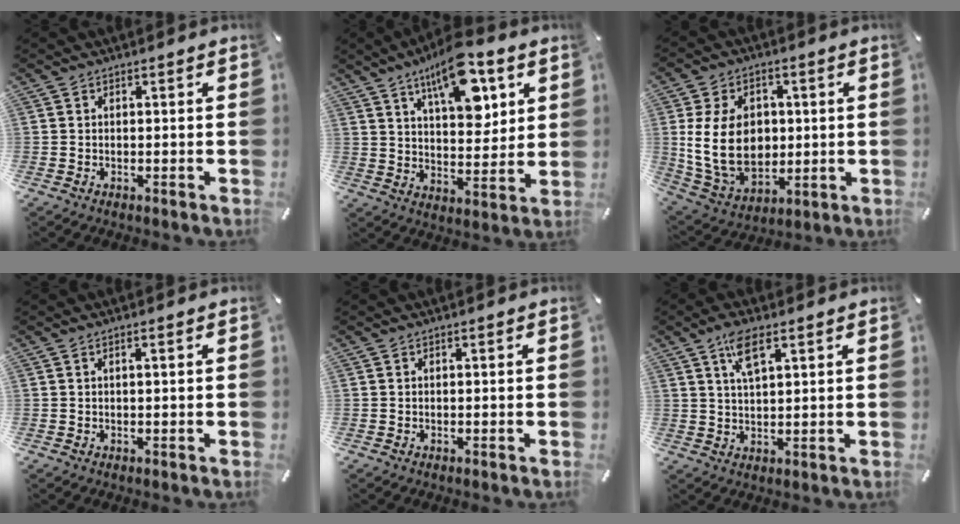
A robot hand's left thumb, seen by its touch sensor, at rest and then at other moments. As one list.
[{"total": 14.8, "force": [8.6, 6.9, 10.0], "torque": [-0.146, -0.039, 0.145]}, {"total": 15.8, "force": [1.0, 11.6, 10.6], "torque": [-0.226, 0.002, 0.018]}, {"total": 0.9, "force": [0.2, 0.1, 0.9], "torque": [-0.016, 0.000, 0.004]}, {"total": 0.0}, {"total": 6.3, "force": [3.5, 2.3, 4.7], "torque": [-0.094, 0.002, 0.060]}]